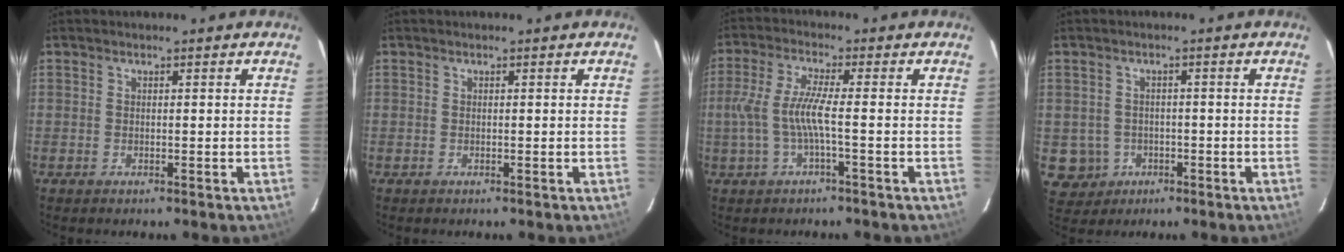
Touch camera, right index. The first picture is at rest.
{"total": 0.0}
{"total": 6.5, "force": [-1.5, 0.1, 6.4], "torque": [-0.142, -0.002, -0.021]}
{"total": 5.7, "force": [-1.4, 5.4, 0.6], "torque": [-0.024, 0.015, -0.010]}